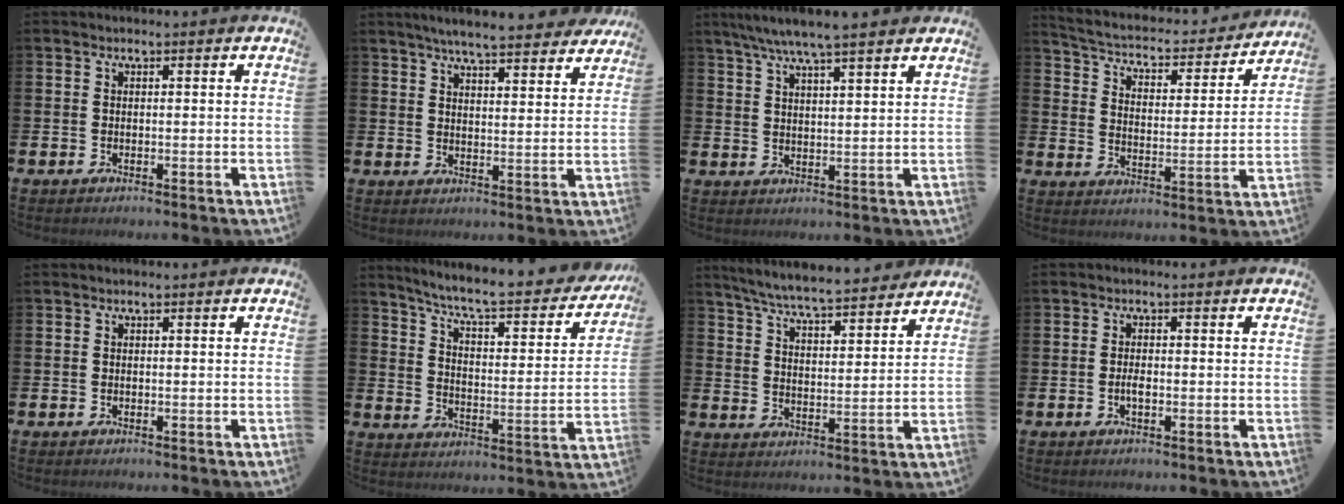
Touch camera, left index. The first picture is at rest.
{"total": 6.1, "force": [5.9, 0.4, 1.6], "torque": [-0.037, -0.032, 0.102]}
{"total": 6.3, "force": [5.8, 0.0, 2.6], "torque": [-0.069, -0.017, 0.104]}
{"total": 4.8, "force": [4.4, 1.4, 1.4], "torque": [-0.058, -0.039, 0.066]}
{"total": 0.0}
{"total": 7.4, "force": [6.6, 1.0, 3.1], "torque": [-0.083, -0.052, 0.105]}
{"total": 7.0, "force": [6.7, 0.4, 2.0], "torque": [-0.067, -0.044, 0.118]}
{"total": 1.6, "force": [-0.4, 0.6, 1.4], "torque": [-0.023, -0.001, -0.008]}